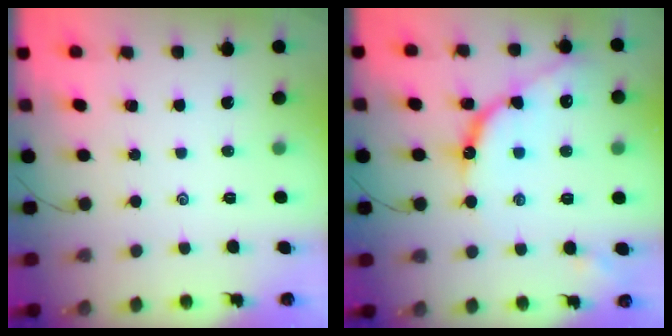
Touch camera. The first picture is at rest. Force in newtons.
{"total": 12.0, "press": 12.0, "slide": 1.0}